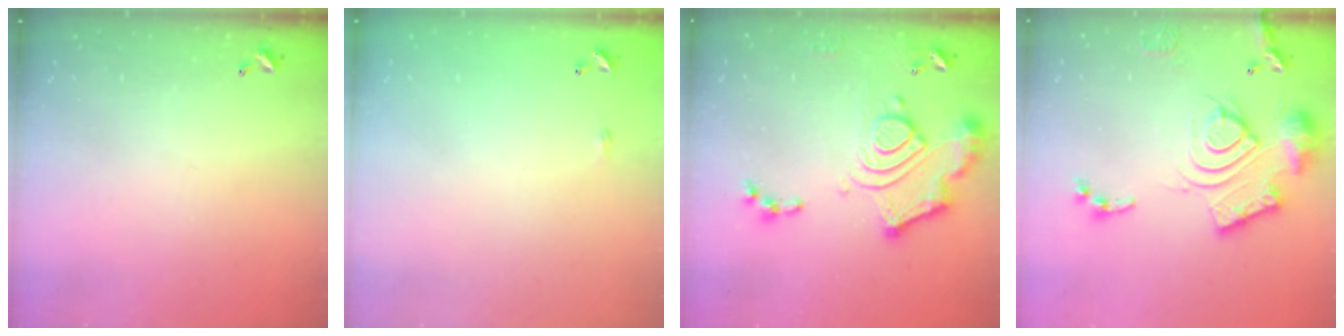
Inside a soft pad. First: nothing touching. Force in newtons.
{"total": 2.2, "press": 2.1, "slide": 0.4}
{"total": 16.2, "press": 16.1, "slide": 1.9}
{"total": 19.5, "press": 19.4, "slide": 2.0}